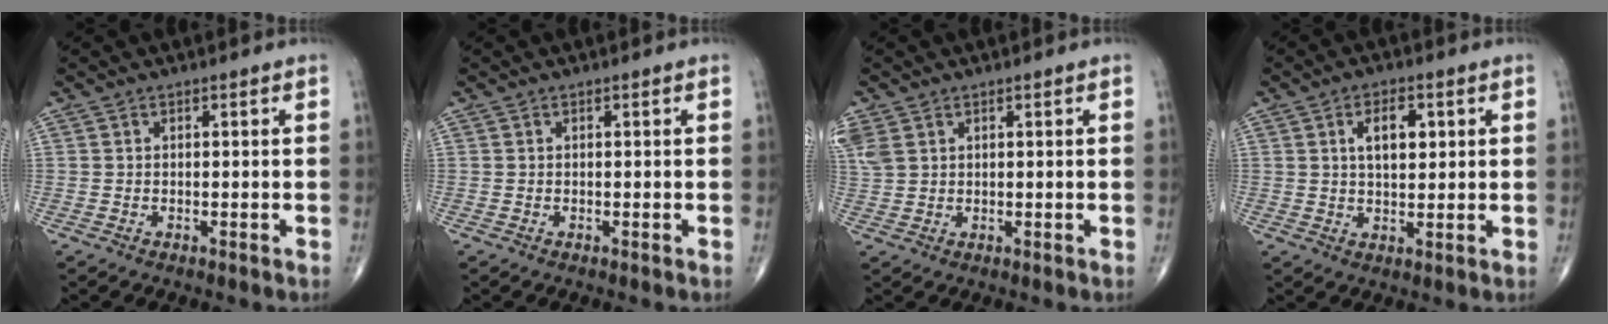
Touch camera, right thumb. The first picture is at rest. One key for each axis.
{"total": 0.0}
{"total": 4.7, "fx": 2.2, "fy": 3.2, "fz": 2.7, "tx": -0.075, "ty": 0.009, "tz": 0.055}
{"total": 6.3, "fx": 1.9, "fy": 3.3, "fz": 5.0, "tx": -0.068, "ty": -0.006, "tz": 0.032}